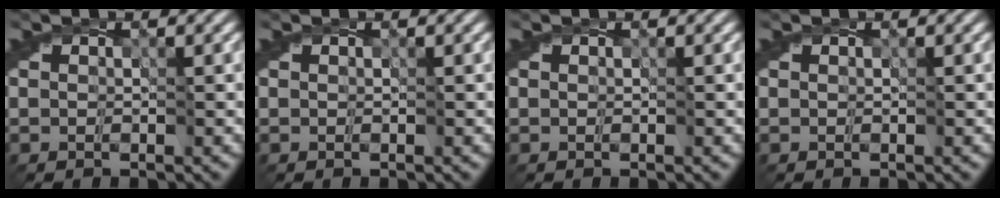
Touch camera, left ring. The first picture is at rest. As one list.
[{"total": 0.0}, {"total": 0.0}, {"total": 0.0}]